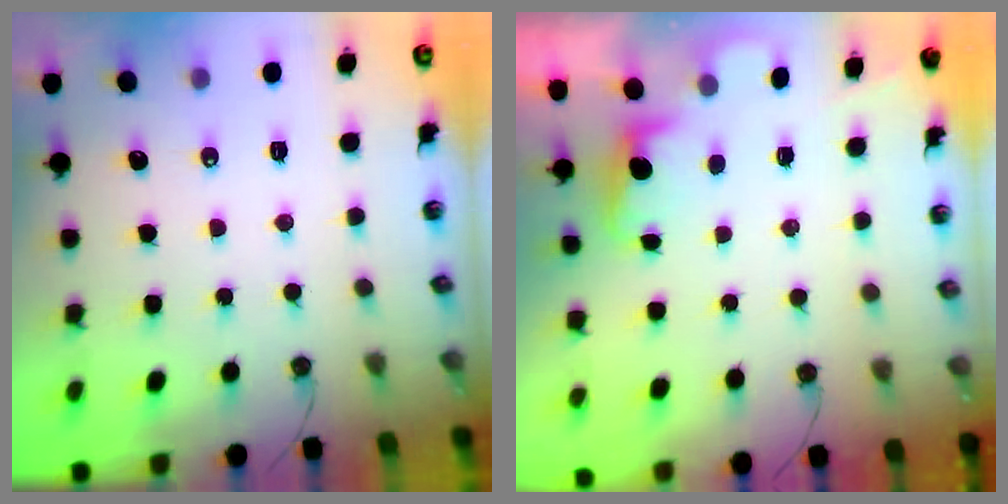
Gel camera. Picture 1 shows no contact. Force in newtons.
{"total": 0.9, "press": 0.6, "slide": 0.7}